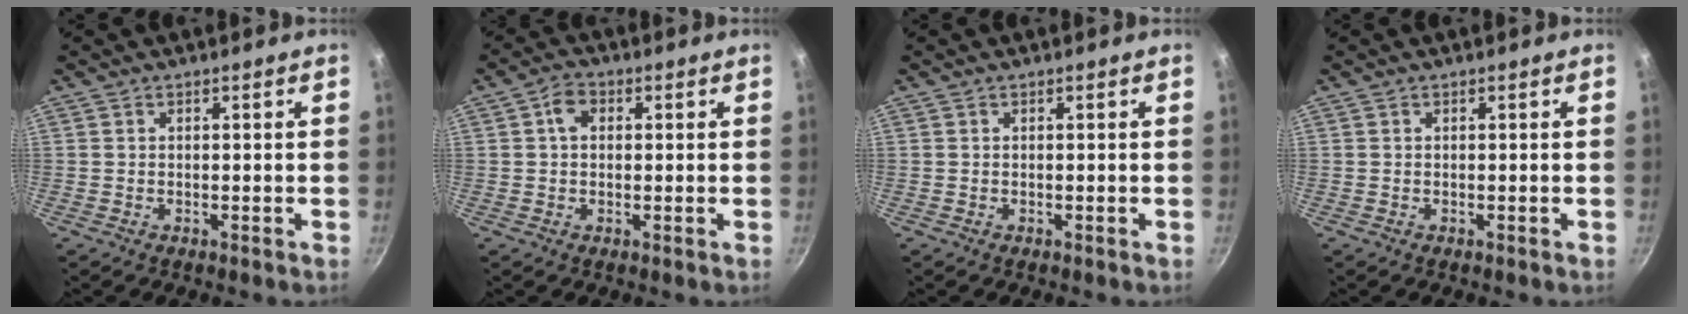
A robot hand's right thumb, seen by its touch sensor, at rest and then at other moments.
{"total": 3.6, "force": [0.7, 2.7, 2.3], "torque": [-0.031, 0.008, 0.004]}
{"total": 0.0}
{"total": 0.0}